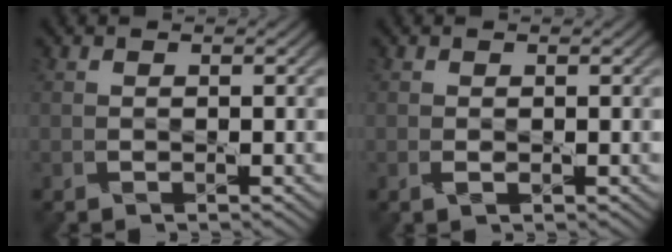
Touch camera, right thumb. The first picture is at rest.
{"total": 1.0, "force": [-0.2, 0.4, 0.8], "torque": [-0.021, -0.001, -0.004]}